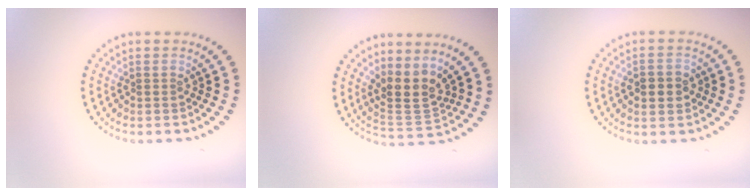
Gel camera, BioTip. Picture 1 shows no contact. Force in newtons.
{"total": 3.4, "press": 2.5, "slide": 2.3}
{"total": 2.2, "press": 2.2, "slide": 0.1}